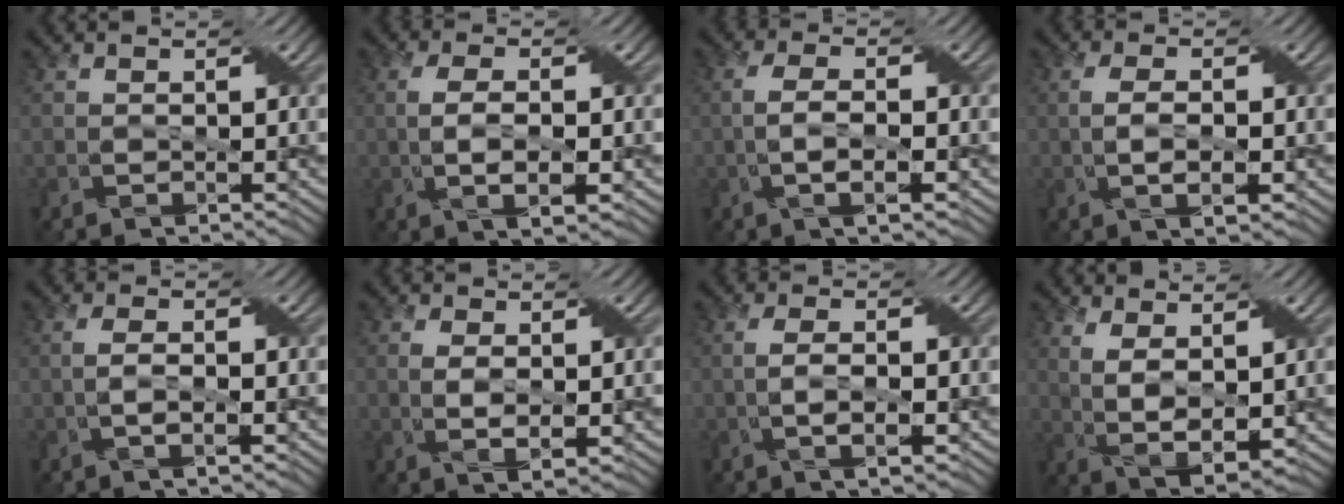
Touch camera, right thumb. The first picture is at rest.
{"total": 4.2, "force": [-0.4, 1.4, 3.9], "torque": [-0.087, -0.003, -0.007]}
{"total": 3.3, "force": [-0.7, 0.7, 3.1], "torque": [-0.073, 0.005, -0.019]}
{"total": 3.2, "force": [-0.2, 1.0, 3.0], "torque": [-0.069, -0.002, -0.005]}
{"total": 1.7, "force": [-0.2, 0.4, 1.7], "torque": [-0.044, -0.001, -0.007]}
{"total": 2.9, "force": [0.5, 1.5, 2.4], "torque": [-0.055, -0.004, 0.010]}
{"total": 2.7, "force": [-0.4, 0.6, 2.5], "torque": [-0.060, 0.000, -0.010]}
{"total": 5.0, "force": [1.9, 2.0, 4.1], "torque": [-0.097, -0.005, 0.036]}